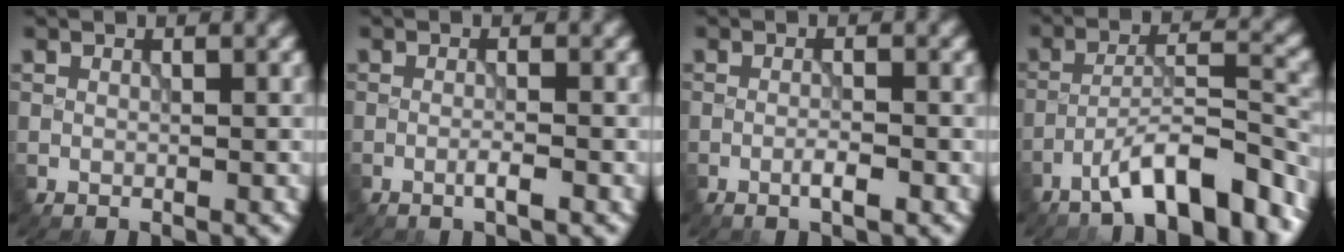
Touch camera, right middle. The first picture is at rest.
{"total": 1.5, "force": [-0.6, 0.2, 1.3], "torque": [-0.019, 0.003, -0.017]}
{"total": 1.7, "force": [-0.8, 0.2, 1.4], "torque": [-0.023, 0.002, -0.018]}
{"total": 7.8, "force": [-5.5, 1.5, 5.4], "torque": [-0.086, 0.016, -0.088]}